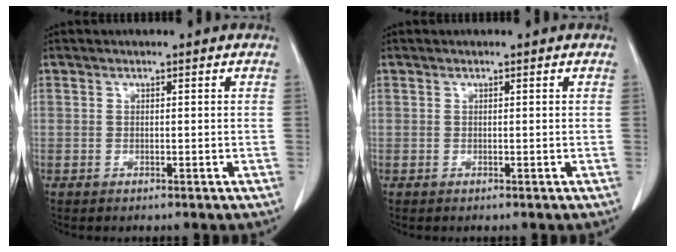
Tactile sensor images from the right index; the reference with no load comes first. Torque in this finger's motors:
{"motor_torque": [0.21, -0.09, 0.01, 0.01]}